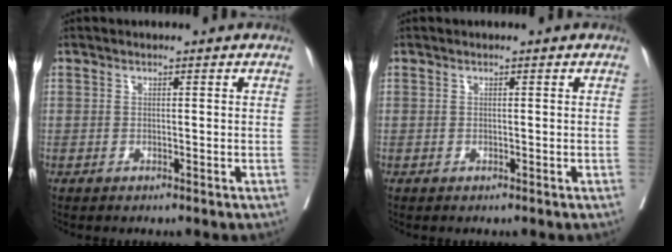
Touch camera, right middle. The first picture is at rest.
{"total": 0.0}